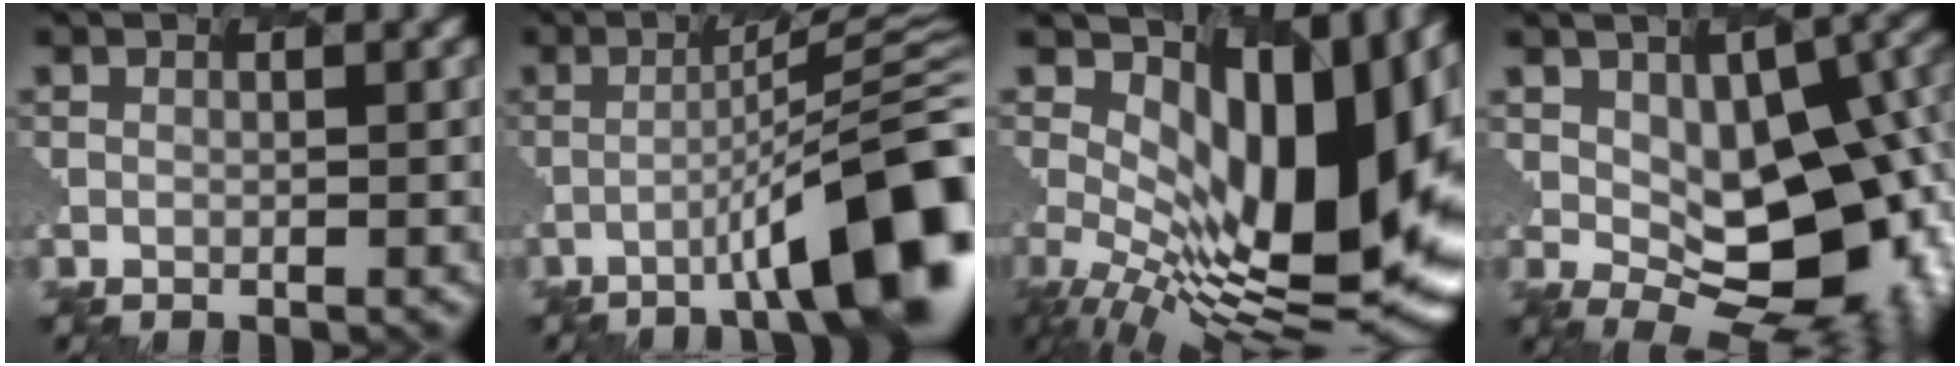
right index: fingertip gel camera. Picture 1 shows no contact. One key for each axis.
{"total": 11.6, "fx": -4.7, "fy": 2.0, "fz": 10.5, "tx": -0.139, "ty": 0.015, "tz": -0.076}
{"total": 12.6, "fx": 1.8, "fy": 6.3, "fz": 10.7, "tx": -0.154, "ty": 0.002, "tz": 0.033}
{"total": 14.1, "fx": -0.3, "fy": 8.4, "fz": 11.3, "tx": -0.146, "ty": -0.014, "tz": 0.002}